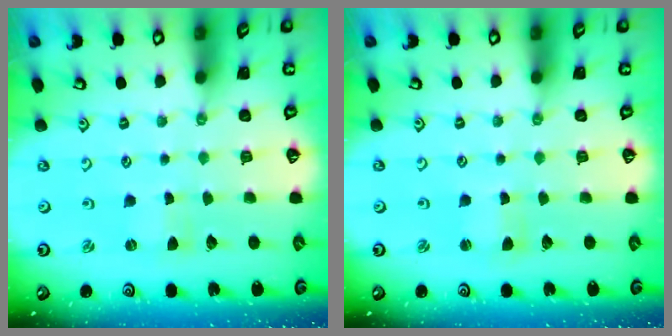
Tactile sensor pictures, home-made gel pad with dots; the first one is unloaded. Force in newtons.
{"total": 1.6, "press": 1.5, "slide": 0.3}